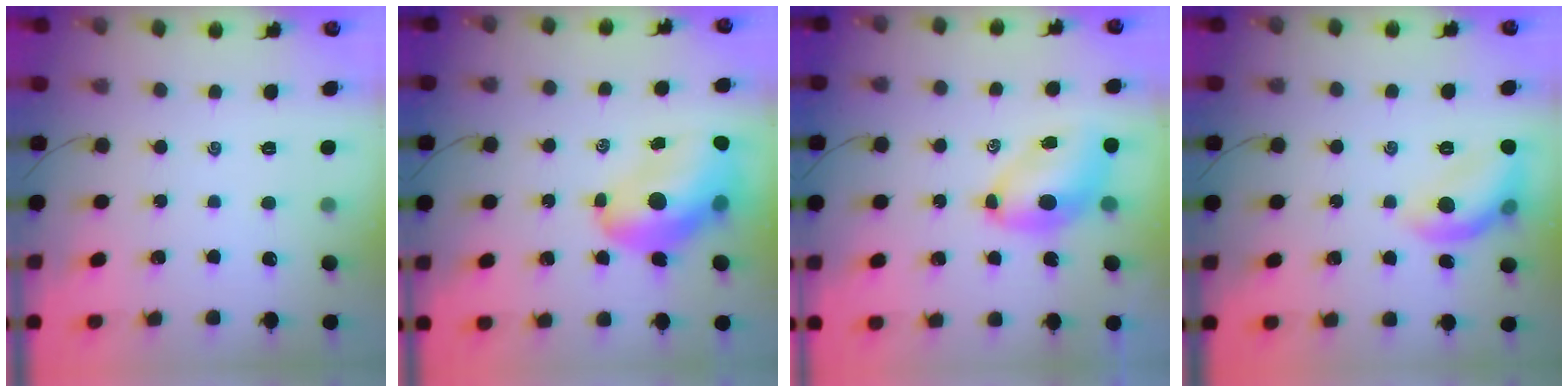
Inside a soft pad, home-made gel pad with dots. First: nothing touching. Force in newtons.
{"total": 13.8, "press": 13.3, "slide": 3.8}
{"total": 7.3, "press": 7.1, "slide": 1.6}
{"total": 10.9, "press": 10.9, "slide": 1.0}